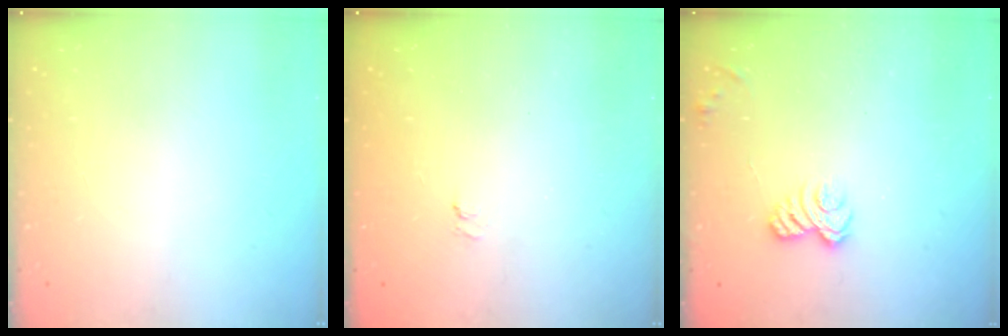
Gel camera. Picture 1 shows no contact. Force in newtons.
{"total": 1.2, "press": 0.5, "slide": 1.1}
{"total": 3.7, "press": 3.5, "slide": 1.2}